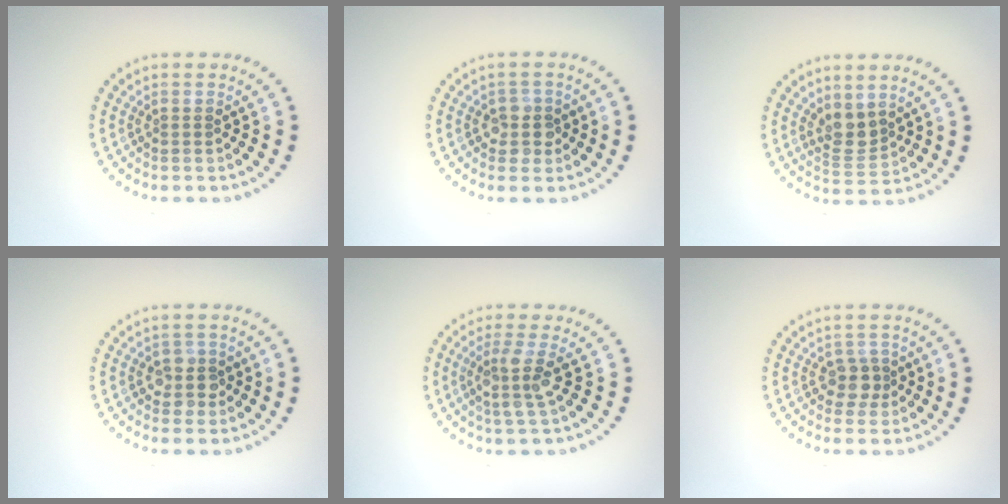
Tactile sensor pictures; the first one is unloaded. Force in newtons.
{"total": 2.3, "press": 2.1, "slide": 1.0}
{"total": 2.7, "press": 2.2, "slide": 1.5}
{"total": 2.3, "press": 2.1, "slide": 1.0}
{"total": 3.0, "press": 2.3, "slide": 1.8}
{"total": 2.0, "press": 1.7, "slide": 1.0}